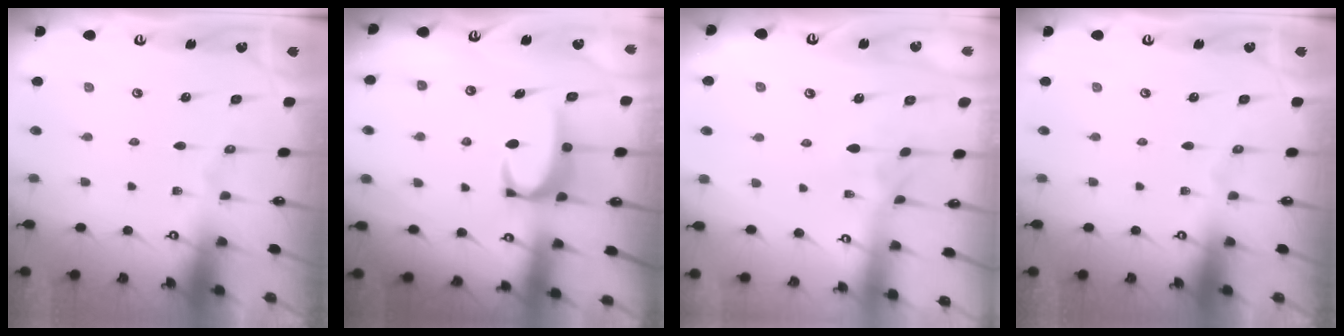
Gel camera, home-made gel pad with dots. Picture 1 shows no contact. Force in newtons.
{"total": 3.6, "press": 3.5, "slide": 0.6}
{"total": 3.3, "press": 3.3, "slide": 0.7}
{"total": 0.0}